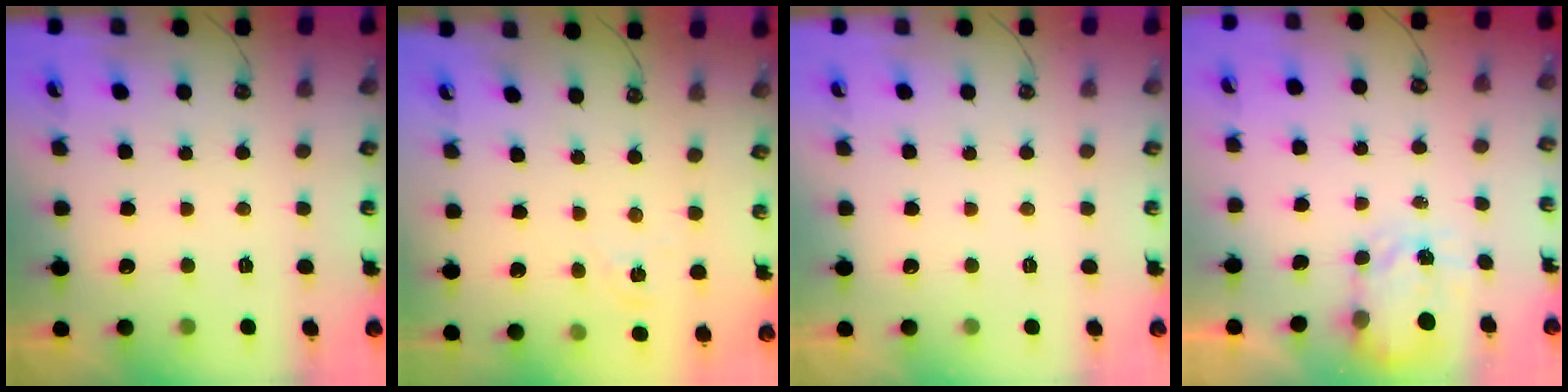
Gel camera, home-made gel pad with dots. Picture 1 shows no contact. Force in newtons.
{"total": 1.3, "press": 1.3, "slide": 0.2}
{"total": 0.0}
{"total": 3.8, "press": 3.7, "slide": 0.6}